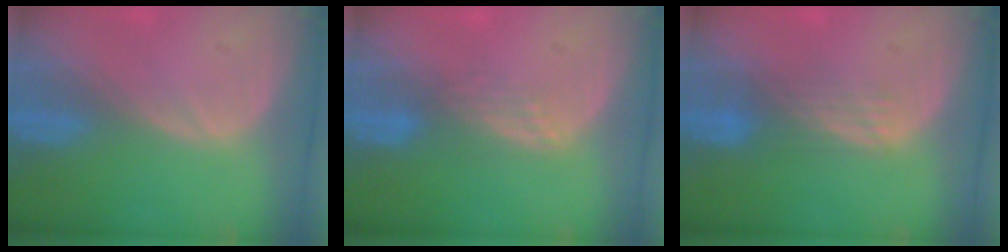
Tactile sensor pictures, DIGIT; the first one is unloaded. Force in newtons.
{"total": 3.0, "press": 2.5, "slide": 1.7}
{"total": 3.9, "press": 3.2, "slide": 2.3}